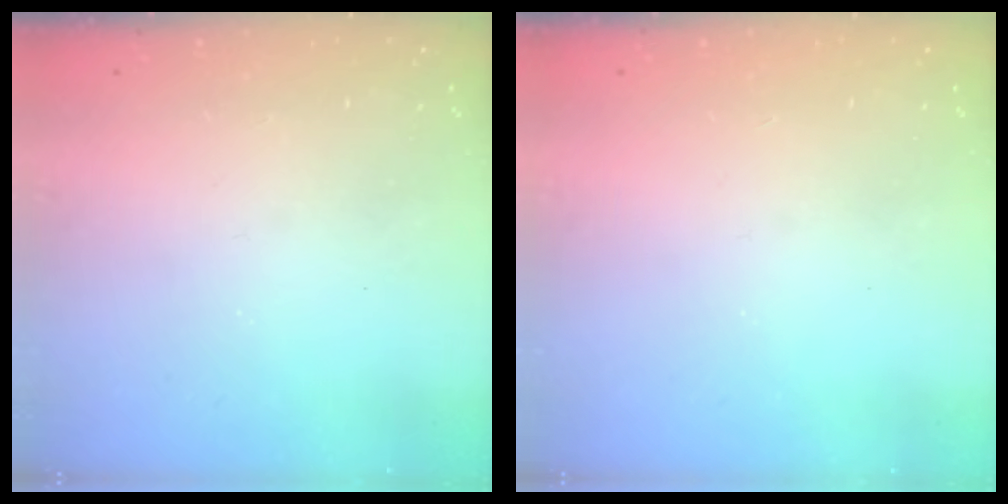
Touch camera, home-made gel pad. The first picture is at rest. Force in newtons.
{"total": 1.1, "press": 1.1, "slide": 0.1}